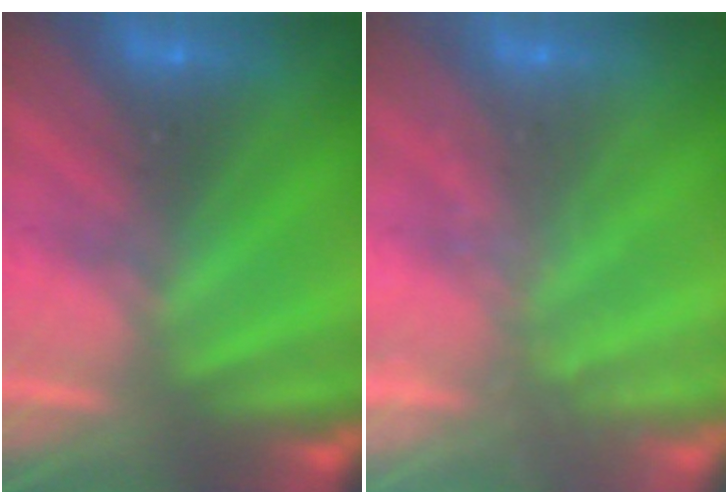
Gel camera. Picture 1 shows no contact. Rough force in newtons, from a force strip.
{"total": 1.6}